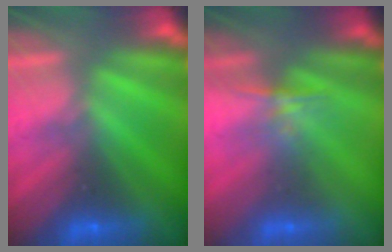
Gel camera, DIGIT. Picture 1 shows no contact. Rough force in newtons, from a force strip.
{"total": 1.6}